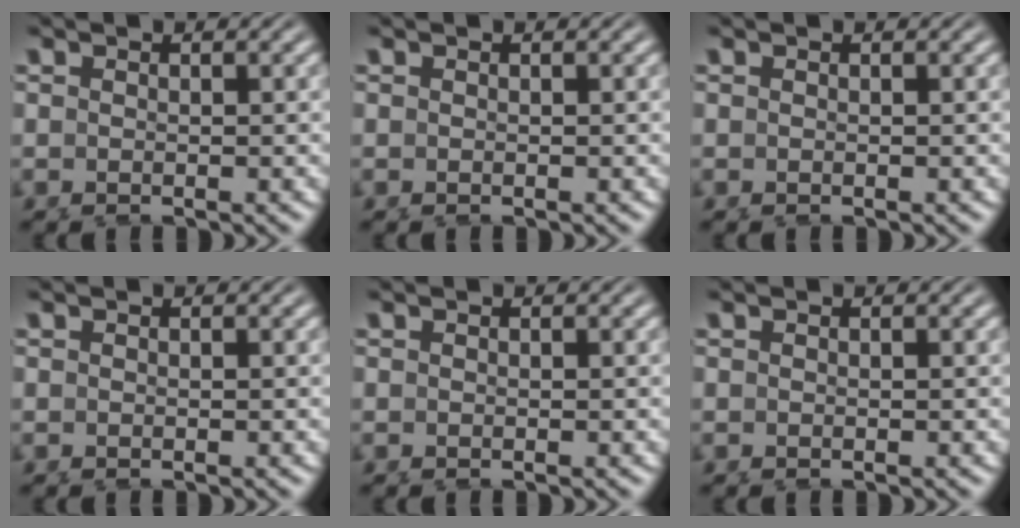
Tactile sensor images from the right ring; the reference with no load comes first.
{"total": 0.0}
{"total": 0.0}
{"total": 0.0}
{"total": 0.0}
{"total": 0.0}